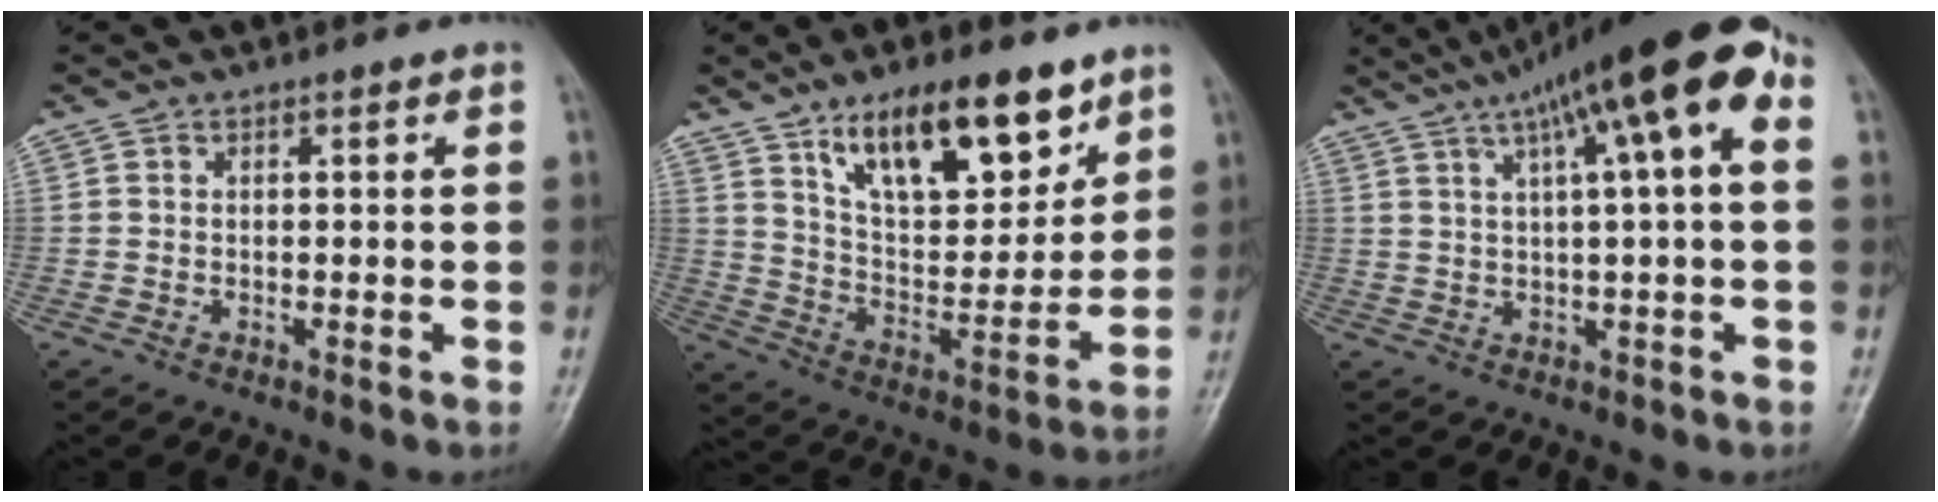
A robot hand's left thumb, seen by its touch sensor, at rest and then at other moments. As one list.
[{"total": 18.5, "force": [11.7, 7.4, 12.3], "torque": [-0.149, -0.062, 0.207]}, {"total": 16.6, "force": [6.4, 3.0, 15.0], "torque": [-0.241, 0.033, 0.097]}]